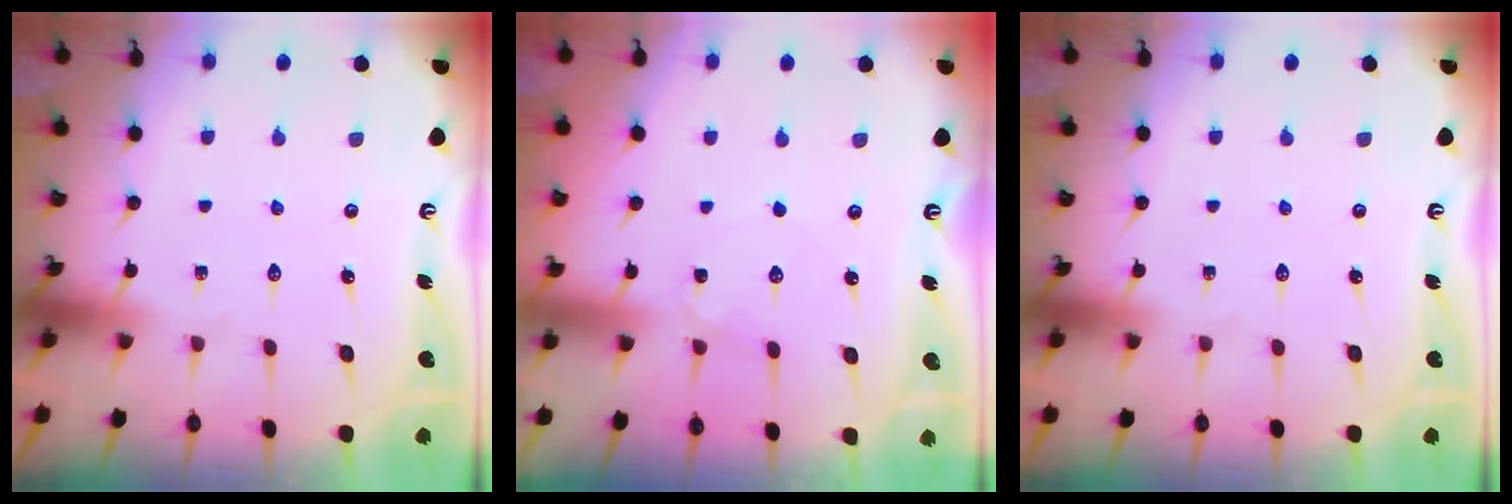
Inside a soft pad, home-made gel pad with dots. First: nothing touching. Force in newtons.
{"total": 2.7, "press": 2.7, "slide": 0.2}
{"total": 0.0}